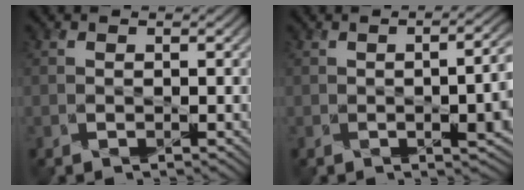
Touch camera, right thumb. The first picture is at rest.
{"total": 7.0, "force": [-1.0, 2.7, 6.4], "torque": [-0.070, -0.008, -0.006]}